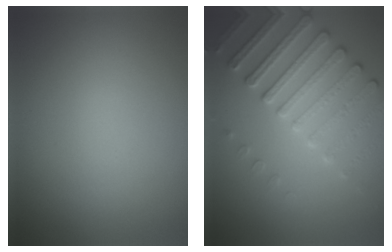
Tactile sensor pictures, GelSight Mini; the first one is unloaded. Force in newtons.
{"total": 4.6, "press": 4.5, "slide": 0.7}